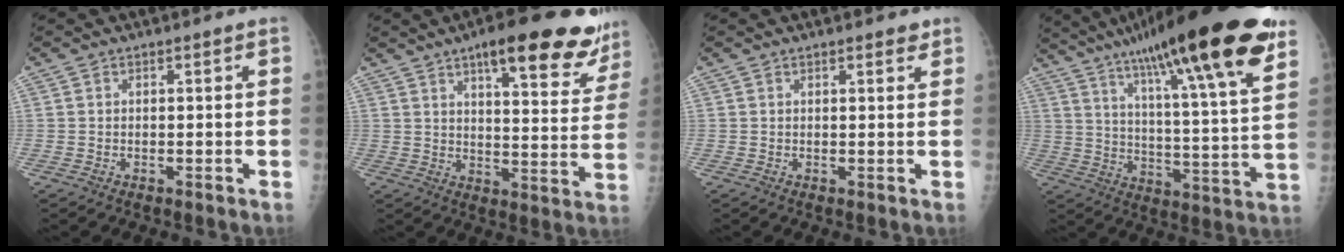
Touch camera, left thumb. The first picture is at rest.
{"total": 20.3, "force": [13.8, 5.6, 13.8], "torque": [-0.146, -0.052, 0.177]}
{"total": 2.1, "force": [1.6, 0.7, 1.2], "torque": [-0.008, -0.005, 0.017]}
{"total": 28.4, "force": [18.5, 3.9, 21.2], "torque": [-0.324, -0.044, 0.282]}